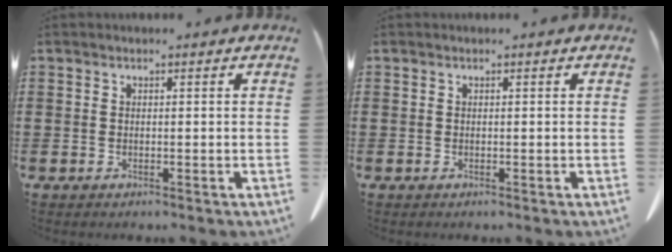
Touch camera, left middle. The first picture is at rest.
{"total": 0.0}